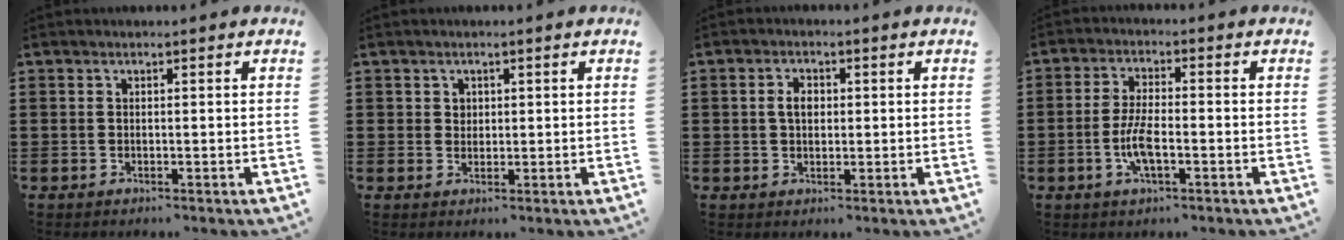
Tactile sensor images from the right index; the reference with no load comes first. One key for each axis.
{"total": 1.4, "fx": 0.6, "fy": 1.2, "fz": 0.2, "tx": -0.008, "ty": 0.006, "tz": 0.012}
{"total": 2.9, "fx": 0.3, "fy": 1.9, "fz": 2.2, "tx": -0.047, "ty": 0.010, "tz": 0.004}
{"total": 5.6, "fx": -1.7, "fy": 1.7, "fz": 5.1, "tx": -0.113, "ty": -0.003, "tz": -0.039}